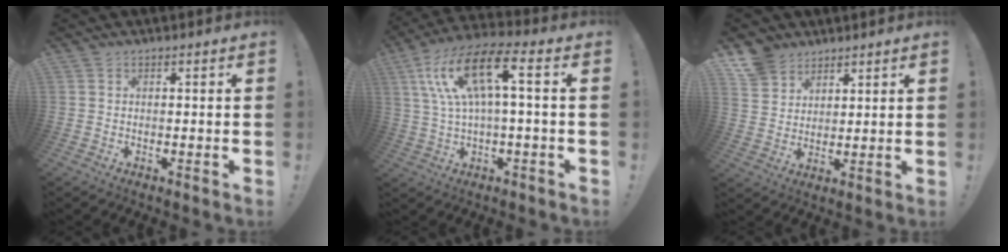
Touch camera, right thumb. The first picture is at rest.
{"total": 15.5, "force": [3.7, 4.5, 14.4], "torque": [-0.276, -0.005, 0.053]}
{"total": 8.2, "force": [6.0, 5.4, 1.2], "torque": [-0.037, -0.038, 0.122]}